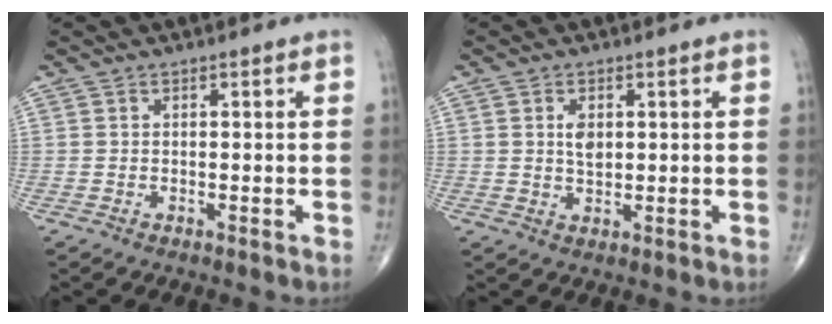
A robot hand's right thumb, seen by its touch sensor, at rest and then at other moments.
{"total": 6.2, "force": [1.1, 3.4, 5.0], "torque": [-0.087, -0.008, 0.022]}